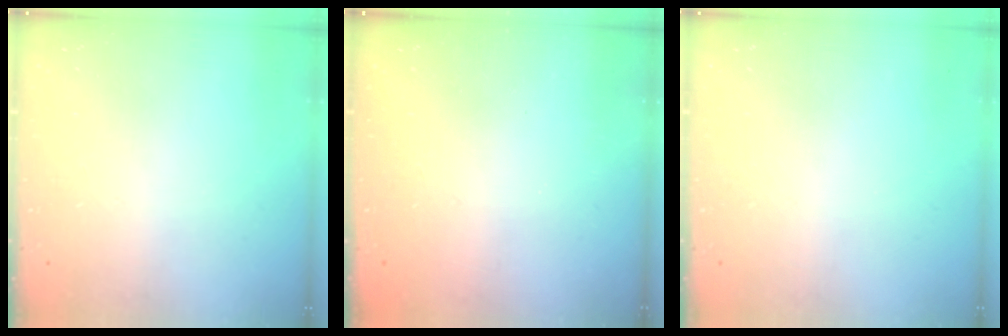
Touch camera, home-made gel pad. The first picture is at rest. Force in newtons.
{"total": 2.2, "press": 2.1, "slide": 0.7}
{"total": 0.0}